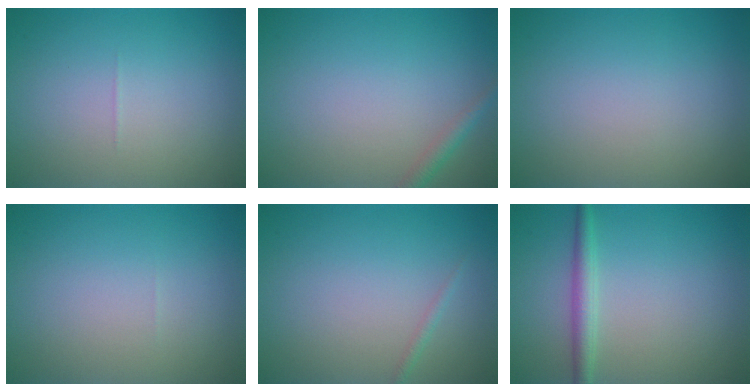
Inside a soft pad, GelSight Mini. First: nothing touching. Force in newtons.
{"total": 1.4, "press": 1.4, "slide": 0.1}
{"total": 0.0}
{"total": 0.0}
{"total": 0.7, "press": 0.7, "slide": 0.0}
{"total": 2.1, "press": 2.1, "slide": 0.0}